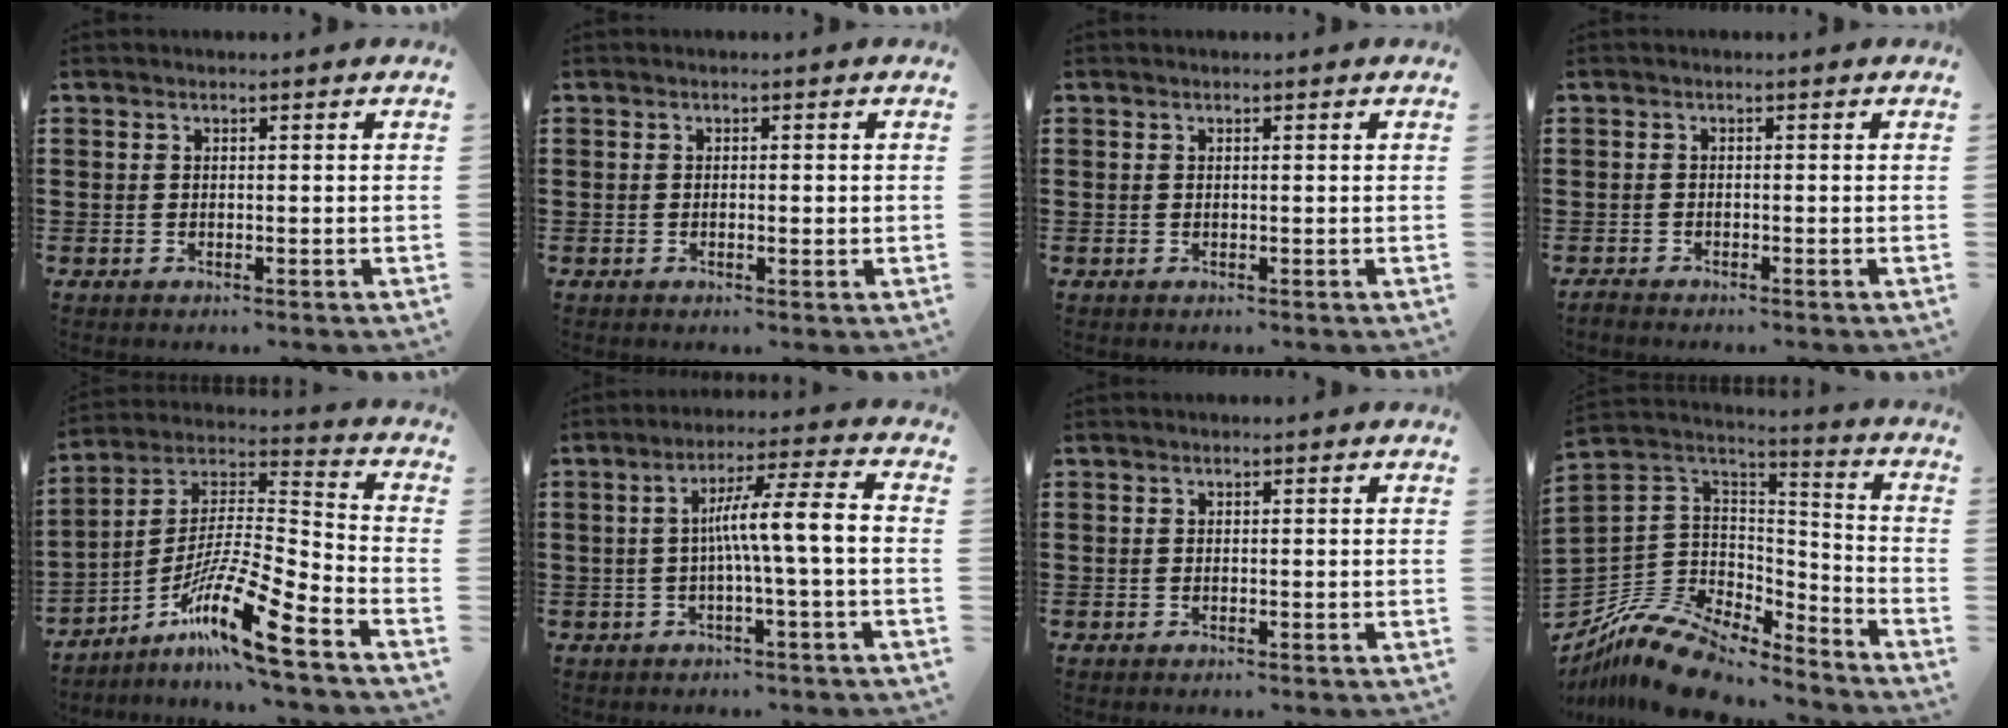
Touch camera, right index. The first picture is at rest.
{"total": 0.9, "force": [-0.1, 0.3, 0.8], "torque": [-0.015, -0.001, -0.002]}
{"total": 0.0}
{"total": 1.1, "force": [-1.0, 0.3, -0.1], "torque": [-0.001, 0.003, -0.023]}
{"total": 13.8, "force": [-9.2, 1.2, 10.2], "torque": [-0.195, 0.003, -0.176]}
{"total": 7.7, "force": [-0.8, -0.1, 7.7], "torque": [-0.140, 0.004, -0.023]}
{"total": 0.0}
{"total": 11.8, "force": [-9.2, 5.9, 4.4], "torque": [-0.115, 0.018, -0.180]}